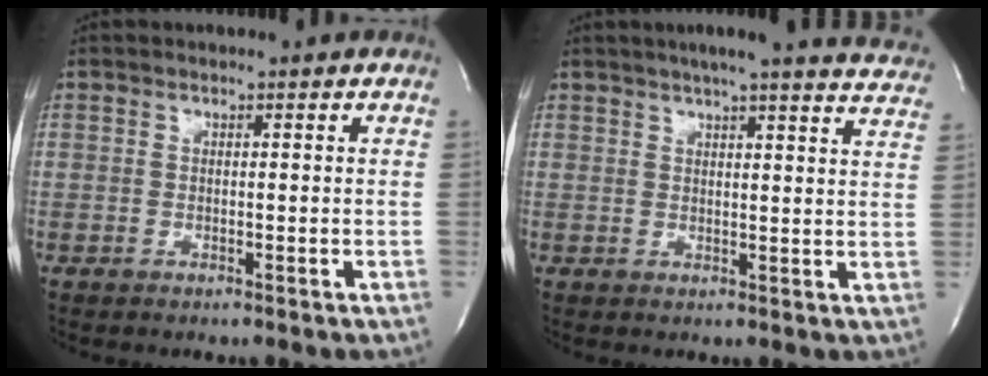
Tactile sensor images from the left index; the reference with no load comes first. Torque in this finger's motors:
{"motor_torque": [0.00, -0.88, 0.23, 0.05]}